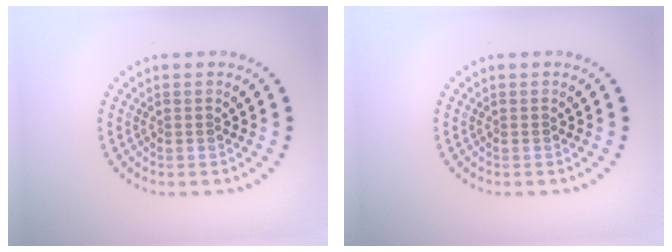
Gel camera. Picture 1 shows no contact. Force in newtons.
{"total": 0.0}